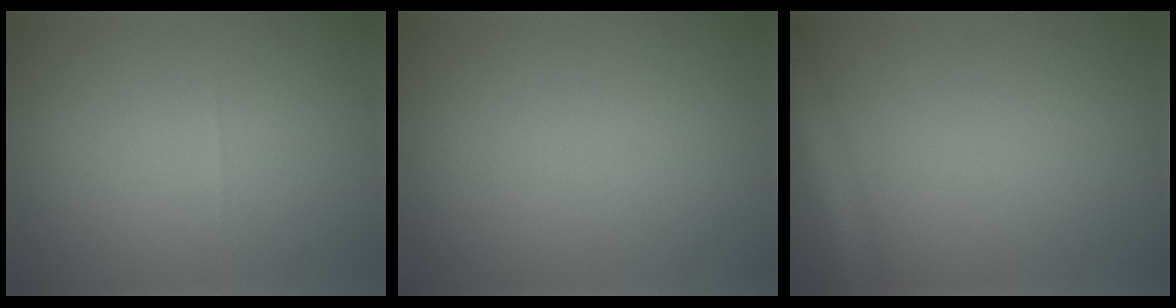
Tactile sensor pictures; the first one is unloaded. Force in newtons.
{"total": 0.0}
{"total": 2.8, "press": 2.8, "slide": 0.2}